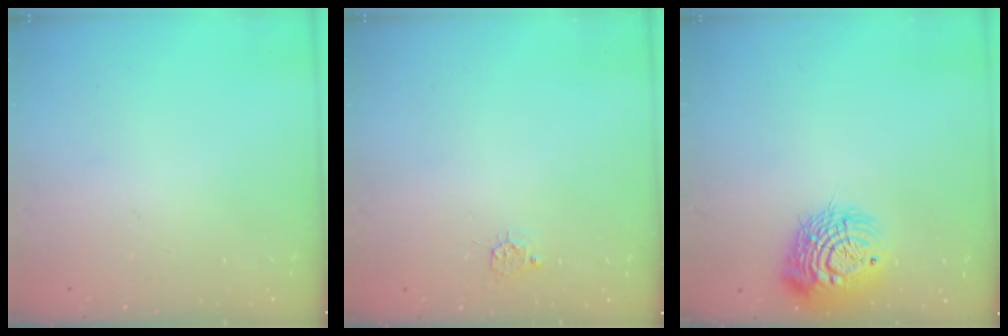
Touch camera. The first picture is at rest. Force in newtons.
{"total": 3.7, "press": 3.7, "slide": 0.3}
{"total": 12.5, "press": 12.4, "slide": 1.4}